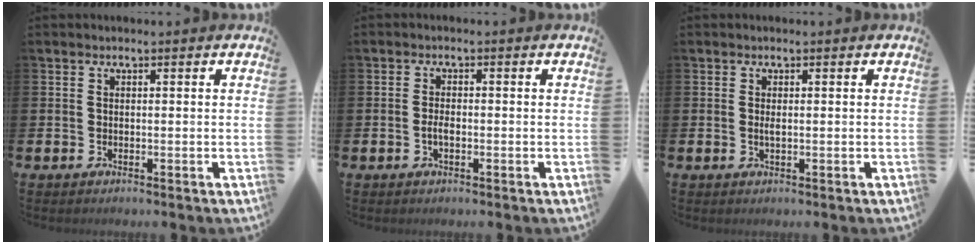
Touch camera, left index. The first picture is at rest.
{"total": 1.6, "force": [-0.4, 0.7, 1.3], "torque": [-0.023, 0.001, -0.009]}
{"total": 0.8, "force": [0.1, 0.2, 0.7], "torque": [-0.012, -0.001, 0.001]}